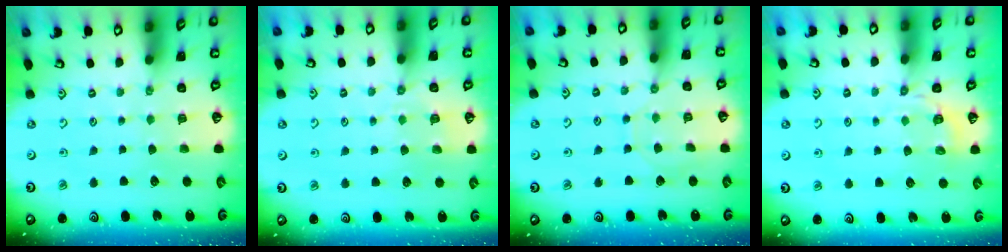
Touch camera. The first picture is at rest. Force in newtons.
{"total": 3.0, "press": 2.9, "slide": 0.7}
{"total": 6.9, "press": 6.9, "slide": 0.7}
{"total": 3.7, "press": 3.2, "slide": 1.8}